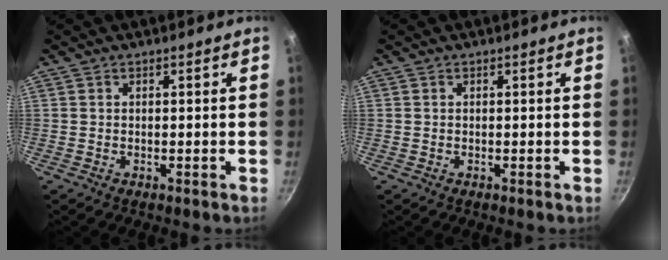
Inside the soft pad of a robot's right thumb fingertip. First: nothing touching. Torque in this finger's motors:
{"motor_torque": [-0.01, -0.01, -0.21, 0.21, 0.00]}